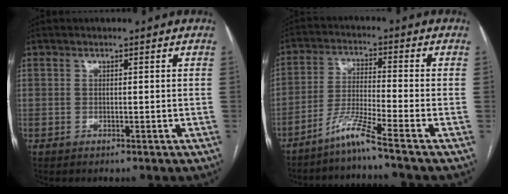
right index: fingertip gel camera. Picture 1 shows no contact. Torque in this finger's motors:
{"motor_torque": [0.49, -0.49, 0.07, 0.02]}